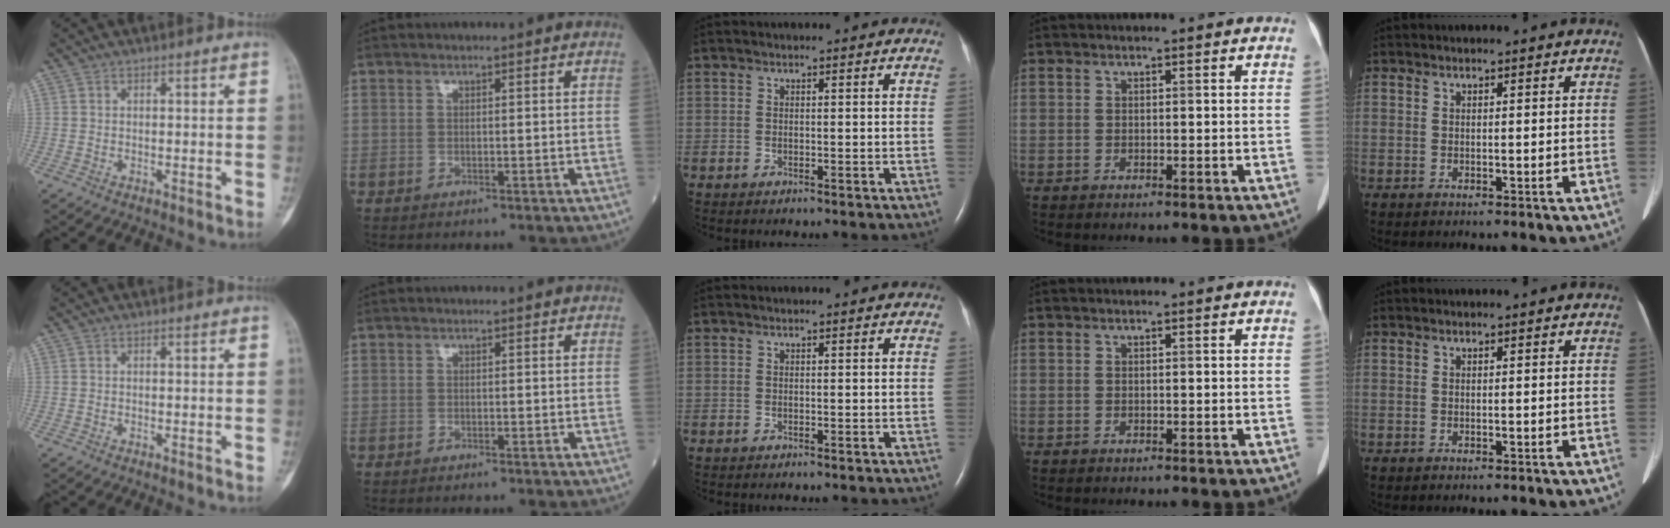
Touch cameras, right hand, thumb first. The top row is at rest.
{}